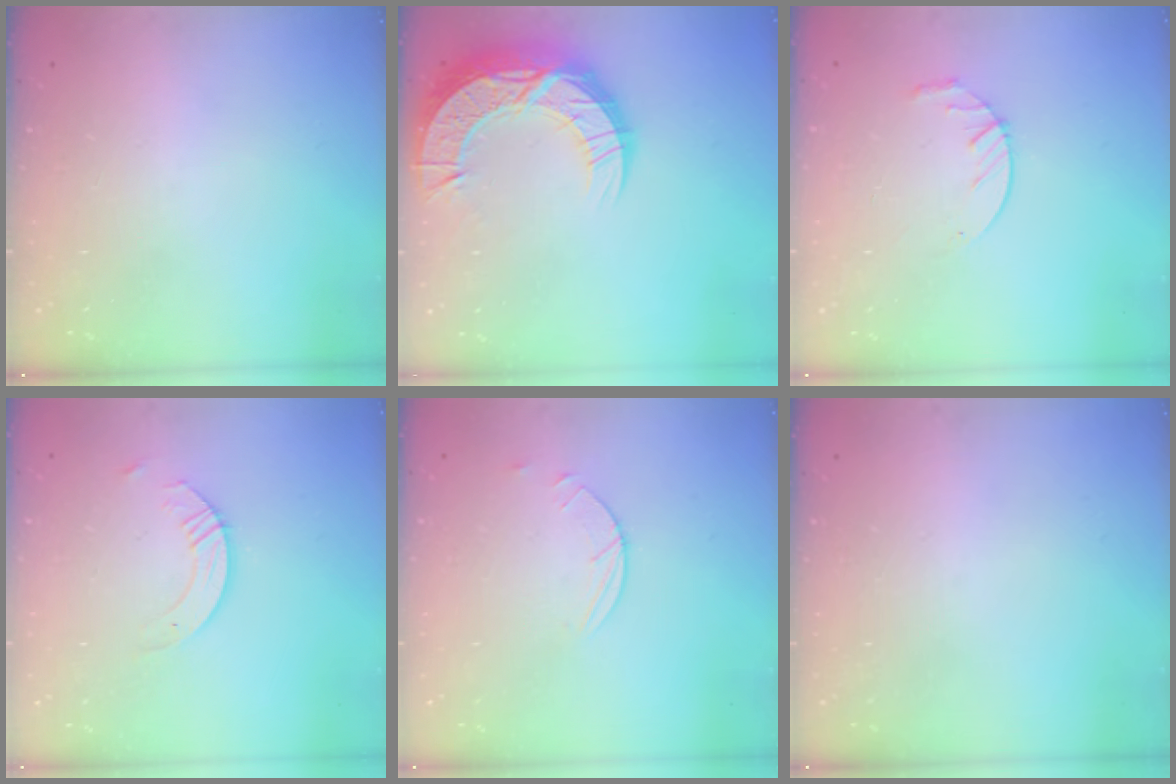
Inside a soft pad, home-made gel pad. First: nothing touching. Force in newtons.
{"total": 17.6, "press": 17.6, "slide": 1.4}
{"total": 3.9, "press": 3.9, "slide": 0.5}
{"total": 3.5, "press": 3.5, "slide": 0.4}
{"total": 2.9, "press": 2.8, "slide": 0.3}
{"total": 0.0}